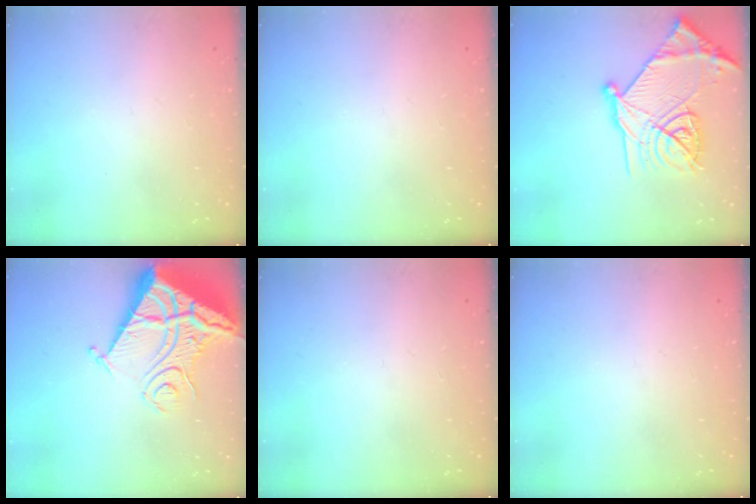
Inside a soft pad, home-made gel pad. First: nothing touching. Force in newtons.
{"total": 0.0}
{"total": 23.6, "press": 23.5, "slide": 2.1}
{"total": 16.7, "press": 16.6, "slide": 2.2}
{"total": 0.0}
{"total": 0.0}